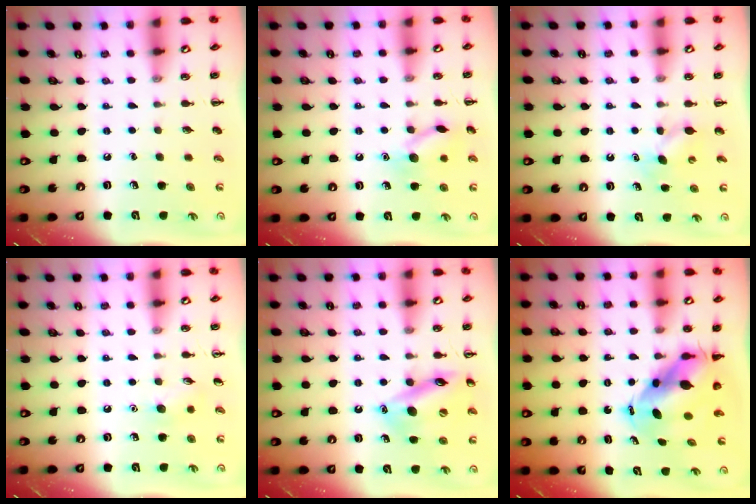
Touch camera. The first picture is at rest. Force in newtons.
{"total": 11.2, "press": 11.2, "slide": 0.6}
{"total": 4.1, "press": 3.9, "slide": 1.3}
{"total": 5.7, "press": 5.6, "slide": 1.3}
{"total": 15.0, "press": 14.7, "slide": 3.1}
{"total": 7.5, "press": 7.3, "slide": 1.9}